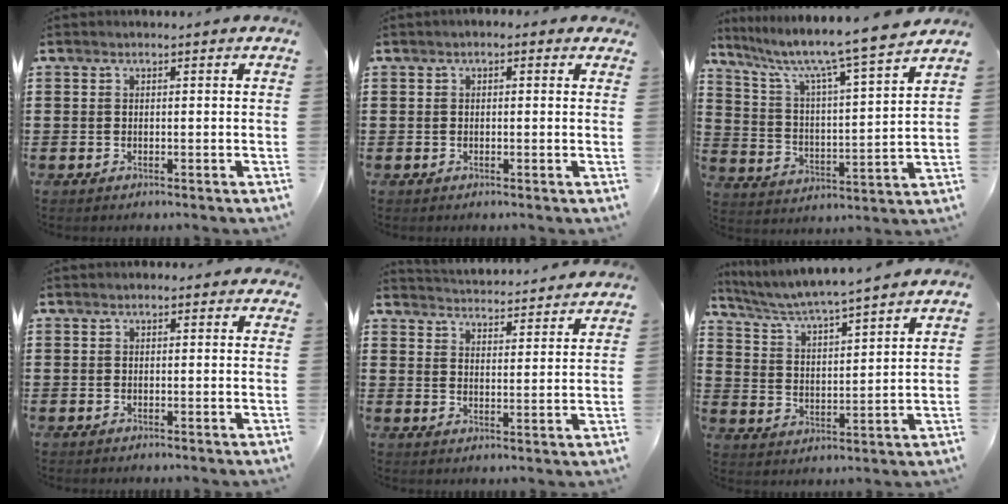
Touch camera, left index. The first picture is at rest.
{"total": 1.0, "force": [0.2, 0.7, 0.7], "torque": [-0.016, 0.007, 0.002]}
{"total": 7.6, "force": [6.6, -0.6, 3.9], "torque": [-0.104, -0.051, 0.099]}
{"total": 0.8, "force": [0.4, 0.5, 0.5], "torque": [-0.009, 0.007, 0.006]}
{"total": 3.9, "force": [3.9, -0.4, -0.1], "torque": [-0.016, -0.032, 0.064]}
{"total": 4.6, "force": [4.4, -0.4, 1.5], "torque": [-0.050, -0.032, 0.069]}